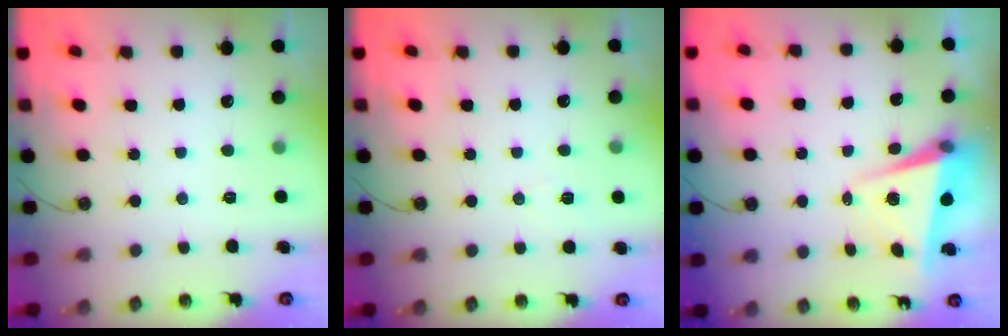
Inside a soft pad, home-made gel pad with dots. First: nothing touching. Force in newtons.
{"total": 4.1, "press": 3.5, "slide": 2.1}
{"total": 5.6, "press": 5.6, "slide": 1.0}